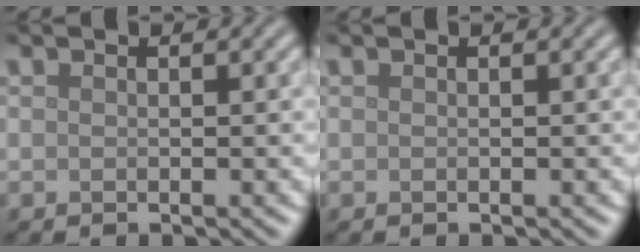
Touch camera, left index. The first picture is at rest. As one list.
[{"total": 0.0}]